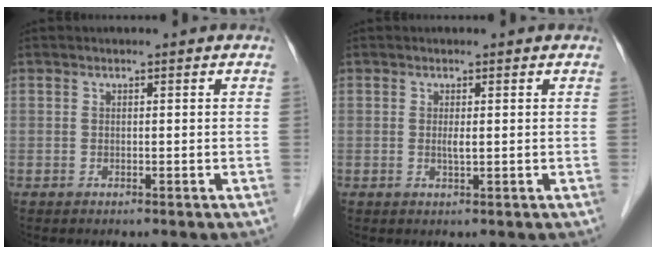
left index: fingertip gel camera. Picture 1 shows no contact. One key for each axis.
{"total": 1.1, "fx": 0.2, "fy": 0.1, "fz": 1.1, "tx": -0.028, "ty": -0.002, "tz": 0.004}